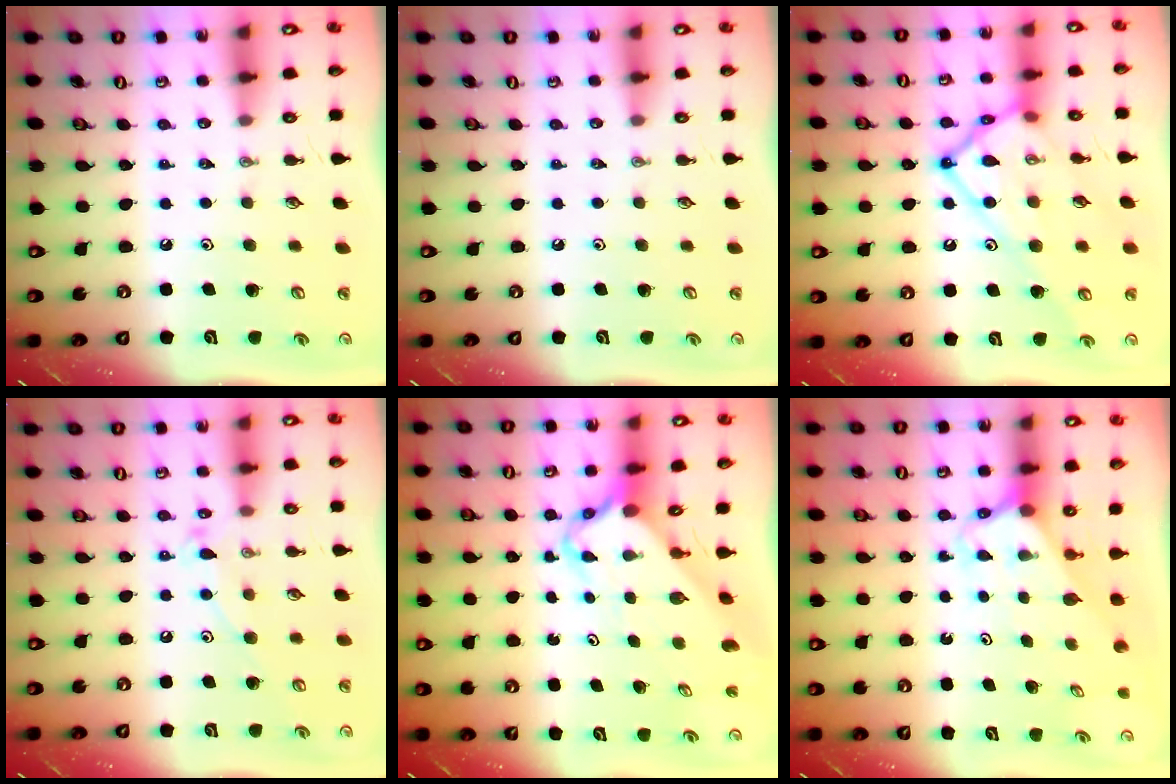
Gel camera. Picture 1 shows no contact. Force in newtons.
{"total": 0.0}
{"total": 19.8, "press": 19.7, "slide": 2.5}
{"total": 9.8, "press": 9.7, "slide": 0.9}
{"total": 3.8, "press": 3.8, "slide": 0.4}
{"total": 2.7, "press": 2.7, "slide": 0.1}